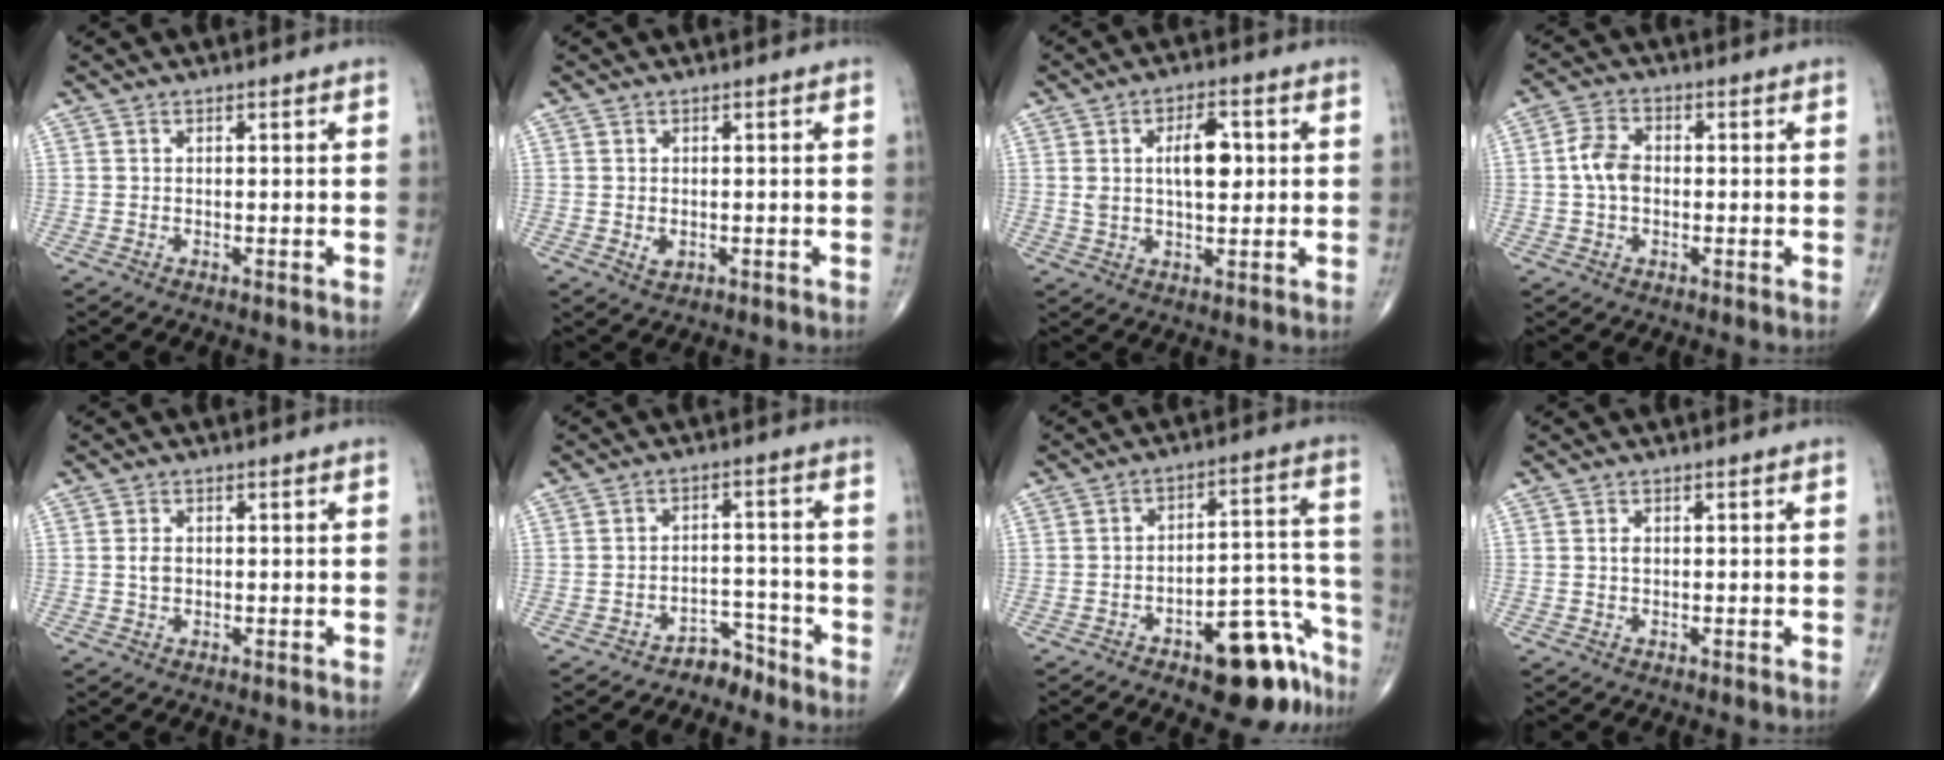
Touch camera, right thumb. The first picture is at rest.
{"total": 1.5, "force": [-0.1, 1.1, 1.1], "torque": [-0.016, -0.003, 0.002]}
{"total": 8.0, "force": [1.5, 3.8, 6.9], "torque": [-0.102, -0.001, 0.025]}
{"total": 5.5, "force": [-0.2, 3.7, 4.1], "torque": [-0.080, 0.015, -0.011]}
{"total": 1.9, "force": [0.0, 1.2, 1.5], "torque": [-0.030, 0.000, 0.000]}
{"total": 4.1, "force": [-3.7, 1.9, -0.2], "torque": [0.019, 0.054, -0.058]}
{"total": 15.0, "force": [-9.2, 6.1, 10.1], "torque": [-0.086, 0.092, -0.125]}
{"total": 0.9, "force": [0.1, 0.6, 0.7], "torque": [-0.012, 0.001, 0.000]}